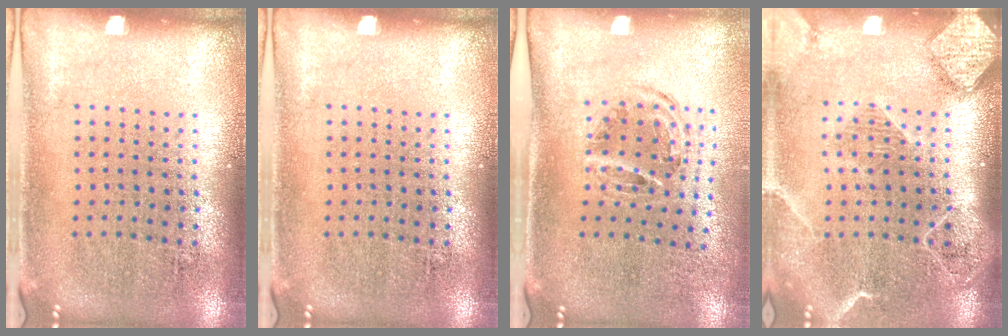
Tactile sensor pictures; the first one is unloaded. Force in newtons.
{"total": 0.0}
{"total": 0.9, "press": 0.9, "slide": 0.2}
{"total": 2.1, "press": 1.9, "slide": 1.0}